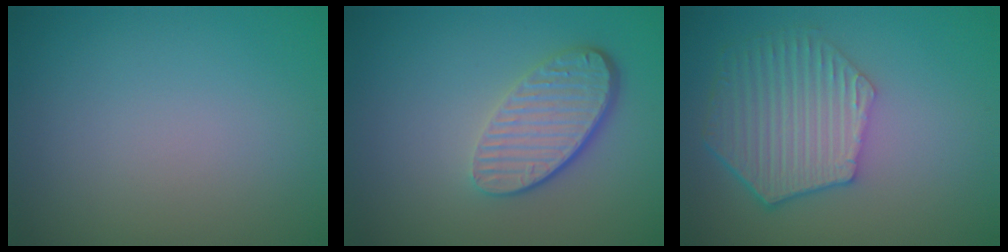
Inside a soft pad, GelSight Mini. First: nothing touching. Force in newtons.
{"total": 4.6, "press": 3.4, "slide": 3.1}
{"total": 6.6, "press": 5.1, "slide": 4.2}